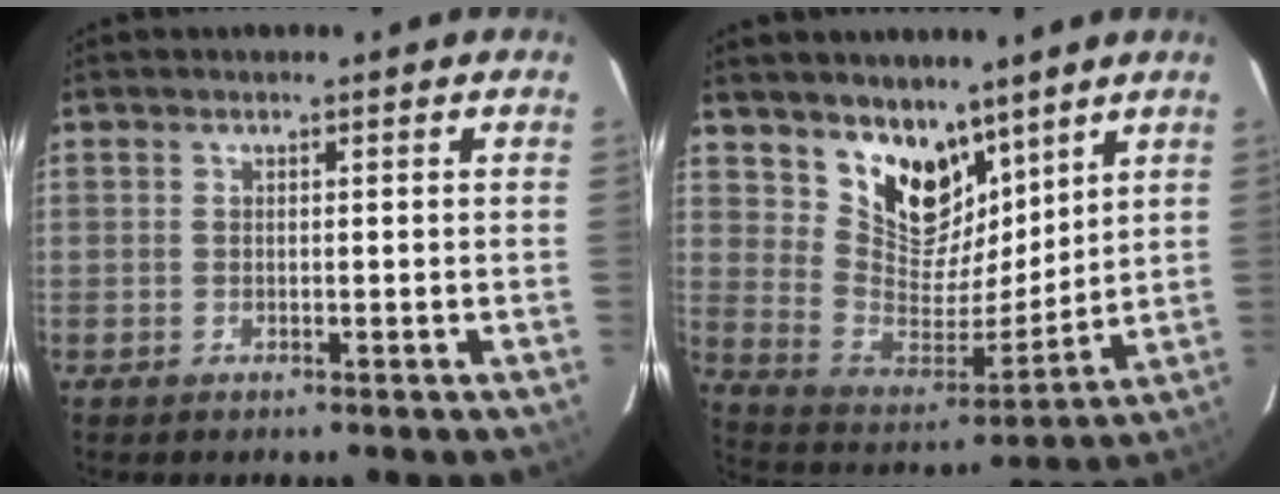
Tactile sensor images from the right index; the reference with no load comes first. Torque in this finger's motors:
{"motor_torque": [0.19, 0.20, 0.13, 0.02]}